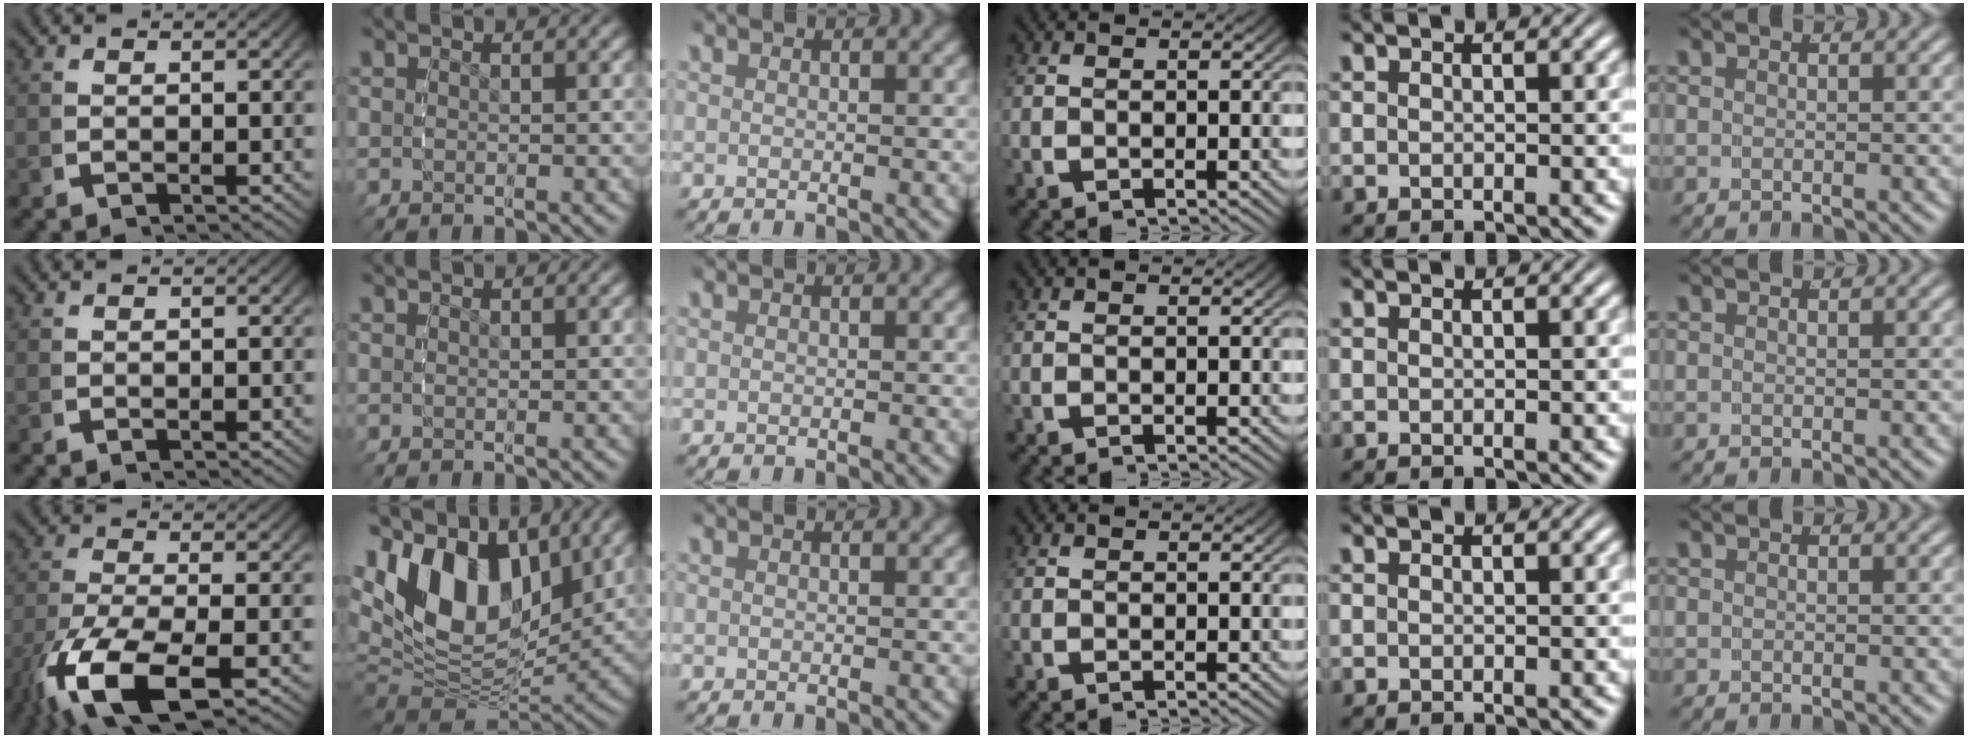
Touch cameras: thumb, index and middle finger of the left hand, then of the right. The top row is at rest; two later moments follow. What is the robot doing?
{"motion": "grasp_and_lifting", "object": "bowl"}